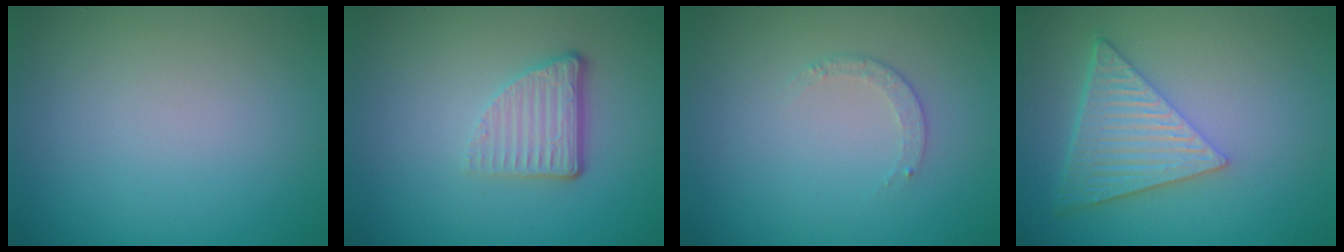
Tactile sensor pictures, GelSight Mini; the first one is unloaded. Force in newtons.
{"total": 3.8, "press": 2.5, "slide": 2.8}
{"total": 0.8, "press": 0.6, "slide": 0.6}
{"total": 6.6, "press": 4.6, "slide": 4.7}